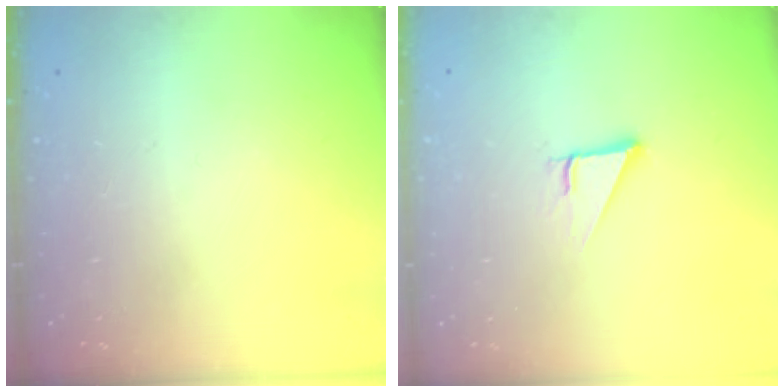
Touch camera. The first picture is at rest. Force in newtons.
{"total": 3.0, "press": 3.0, "slide": 0.1}